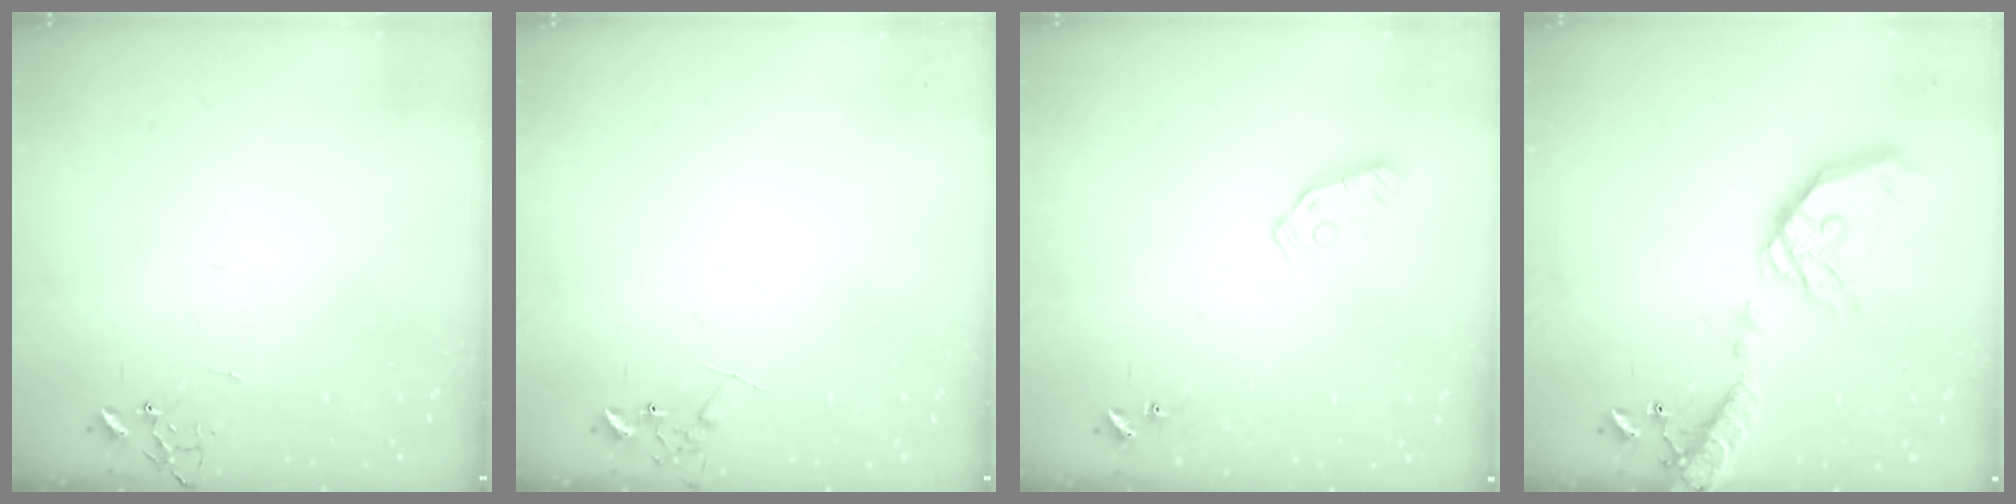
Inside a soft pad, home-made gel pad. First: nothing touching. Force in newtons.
{"total": 7.0, "press": 7.0, "slide": 0.8}
{"total": 6.5, "press": 6.5, "slide": 0.4}
{"total": 21.8, "press": 21.5, "slide": 3.7}